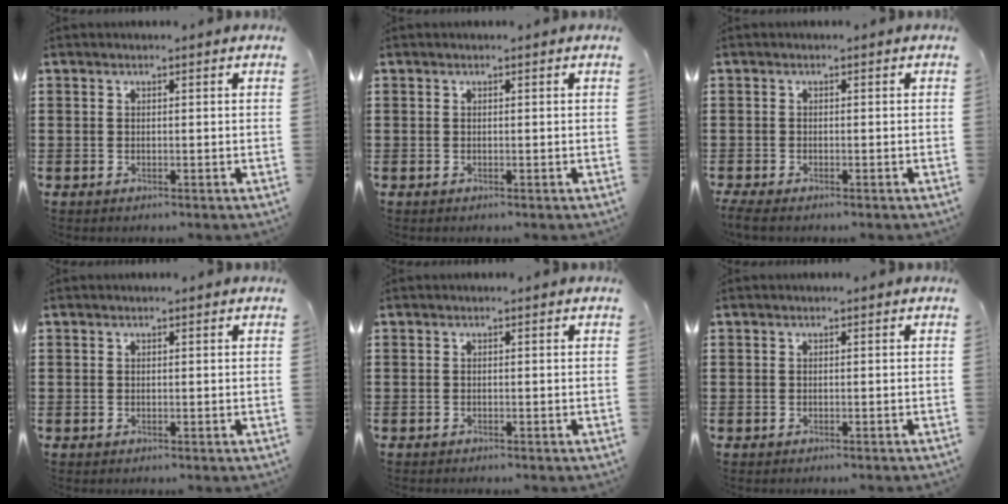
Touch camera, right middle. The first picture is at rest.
{"total": 0.0}
{"total": 1.2, "force": [-1.1, 0.2, 0.5], "torque": [-0.018, -0.004, -0.023]}
{"total": 0.0}
{"total": 0.6, "force": [-0.6, 0.1, 0.0], "torque": [-0.001, 0.001, -0.013]}
{"total": 0.5, "force": [-0.5, 0.0, 0.1], "torque": [-0.003, 0.000, -0.011]}